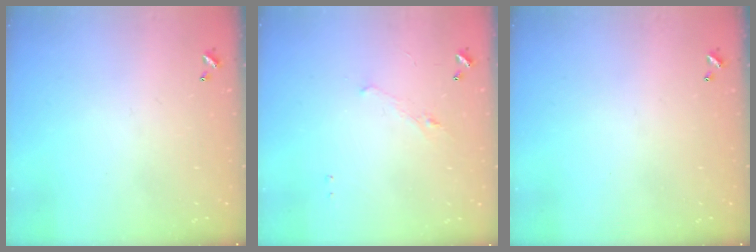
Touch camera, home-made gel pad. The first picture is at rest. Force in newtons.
{"total": 1.3, "press": 1.2, "slide": 0.6}
{"total": 0.0}